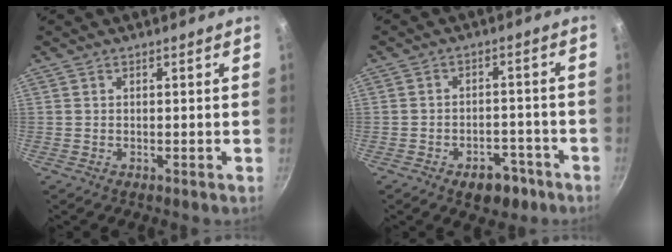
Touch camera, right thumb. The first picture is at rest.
{"total": 7.2, "force": [-4.2, 4.5, 3.7], "torque": [-0.021, 0.035, -0.047]}